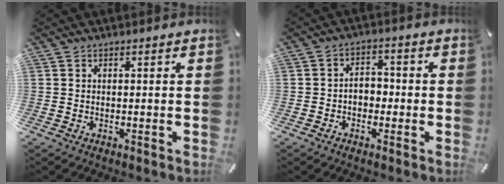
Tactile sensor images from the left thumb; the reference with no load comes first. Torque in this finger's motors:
{"motor_torque": [0.62, 1.05, -0.02, 0.02, 0.01]}